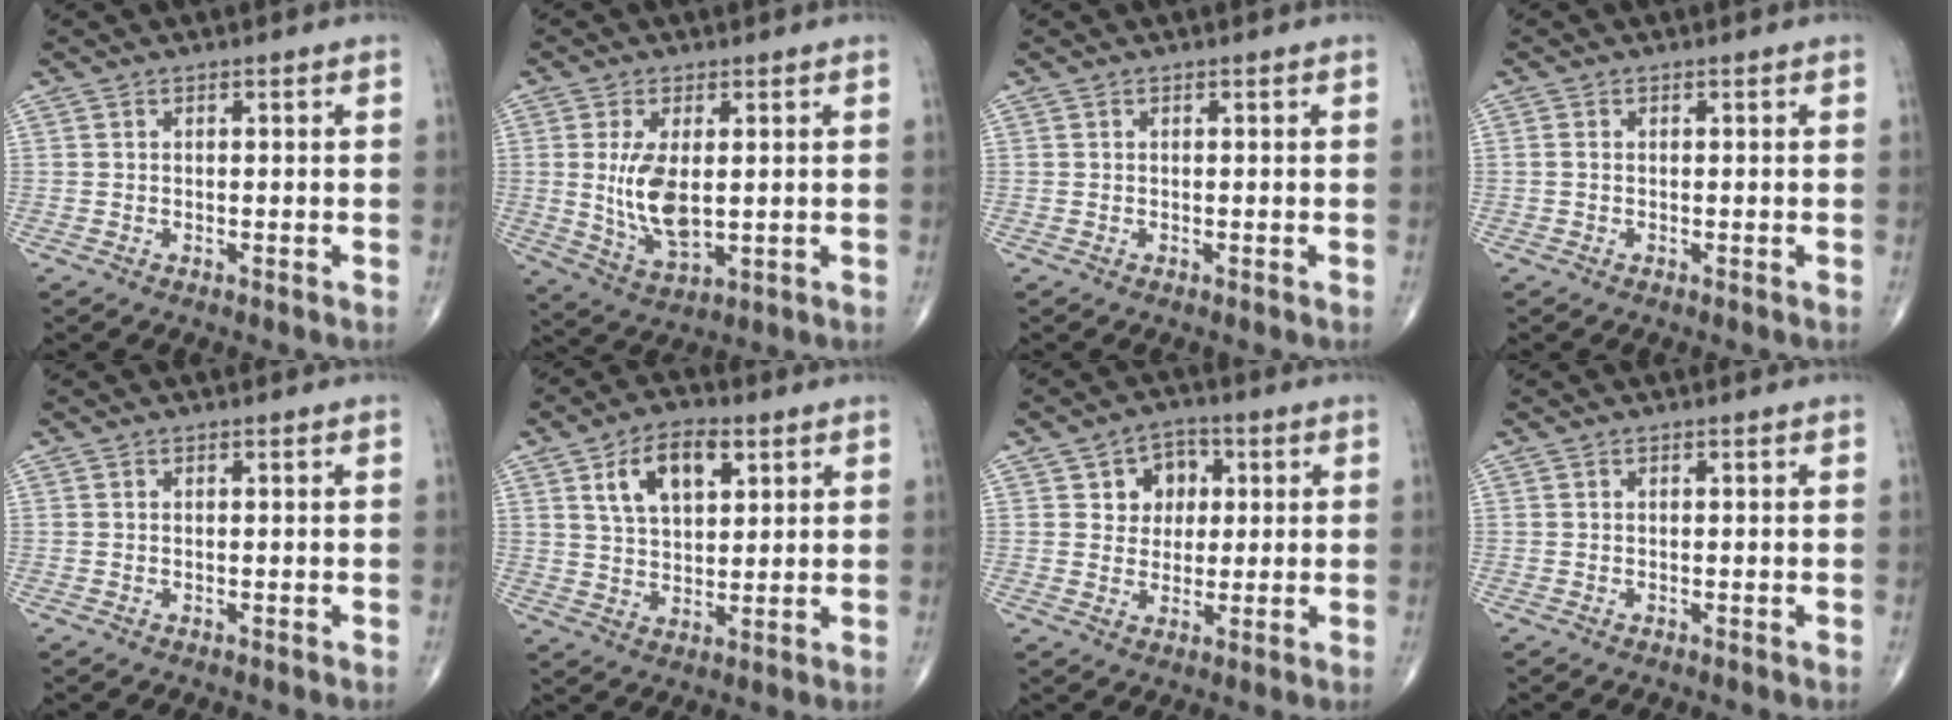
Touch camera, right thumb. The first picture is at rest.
{"total": 9.6, "force": [0.7, 4.5, 8.4], "torque": [-0.163, -0.019, 0.027]}
{"total": 0.0}
{"total": 0.6, "force": [-0.1, 0.4, 0.5], "torque": [-0.010, 0.000, -0.003]}
{"total": 0.0}
{"total": 10.5, "force": [4.4, 5.8, 7.6], "torque": [-0.112, -0.009, 0.078]}
{"total": 6.9, "force": [1.9, 5.7, 3.3], "torque": [-0.009, -0.001, 0.025]}
{"total": 0.0}